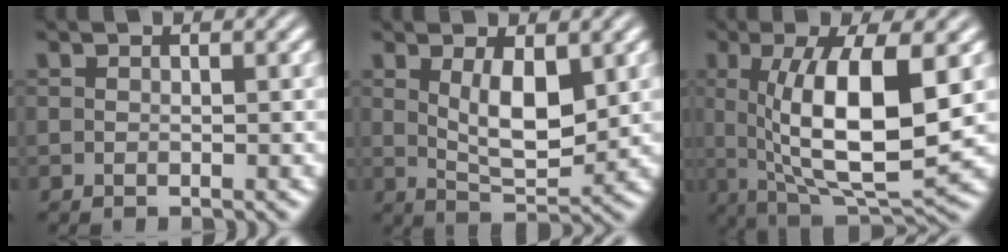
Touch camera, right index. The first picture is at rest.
{"total": 4.6, "force": [1.0, 0.9, 4.4], "torque": [-0.066, -0.022, 0.030]}
{"total": 10.3, "force": [0.7, 3.5, 9.7], "torque": [-0.164, -0.026, 0.037]}